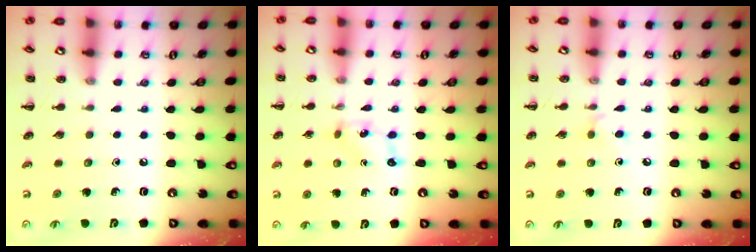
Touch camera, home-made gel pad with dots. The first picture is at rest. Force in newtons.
{"total": 1.8, "press": 1.8, "slide": 0.3}
{"total": 4.5, "press": 4.2, "slide": 1.4}